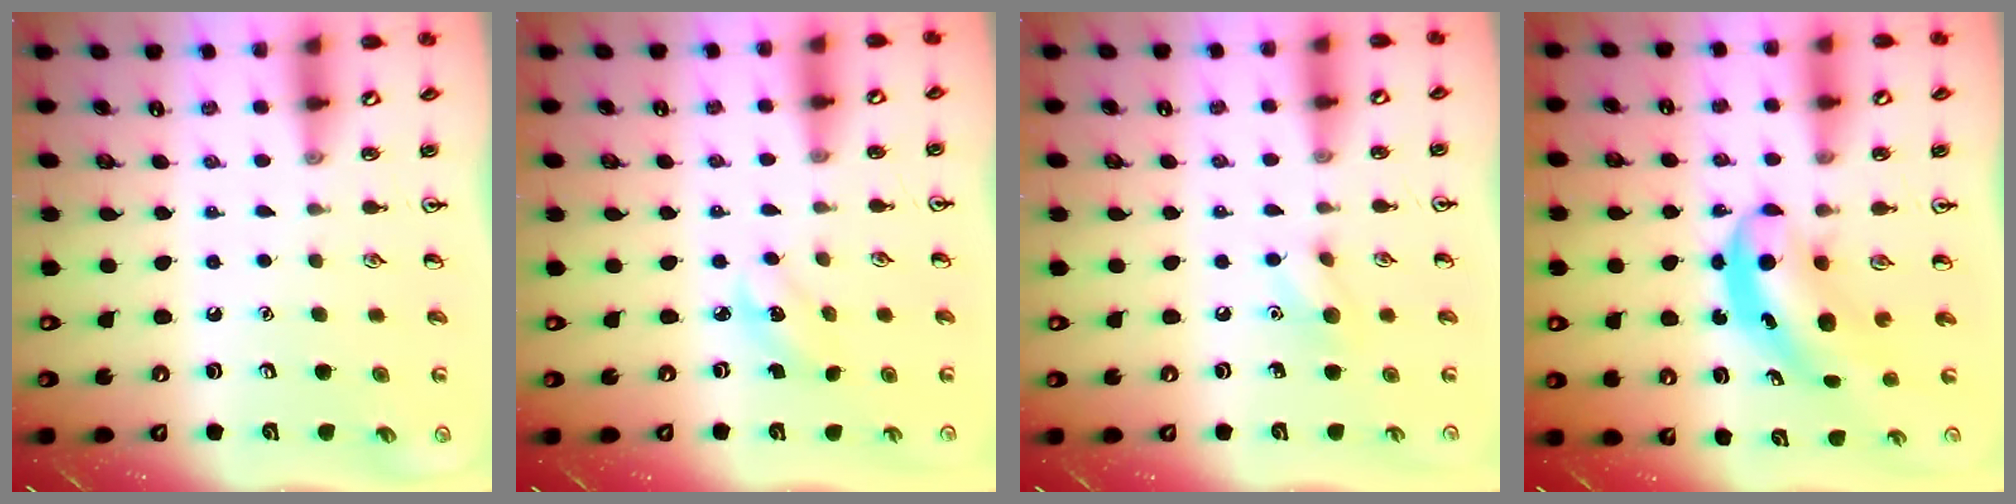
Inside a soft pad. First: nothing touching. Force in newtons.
{"total": 2.9, "press": 2.8, "slide": 0.9}
{"total": 6.7, "press": 6.6, "slide": 1.5}
{"total": 6.3, "press": 6.2, "slide": 1.3}